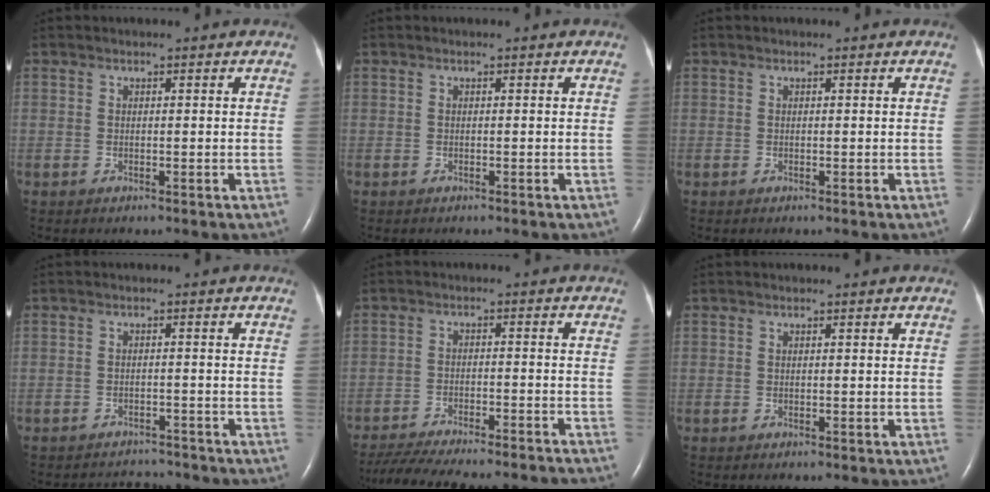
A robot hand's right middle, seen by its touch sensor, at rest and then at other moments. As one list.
[{"total": 0.0}, {"total": 0.0}, {"total": 3.9, "force": [-3.7, 0.7, -0.8], "torque": [0.005, 0.005, -0.054]}, {"total": 20.3, "force": [-18.5, 1.3, 8.2], "torque": [-0.142, -0.036, -0.257]}, {"total": 0.0}]